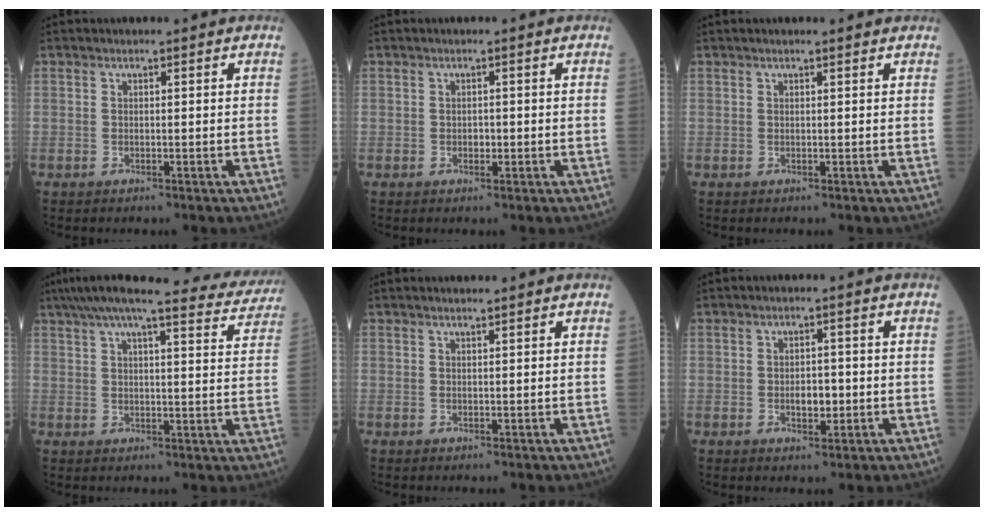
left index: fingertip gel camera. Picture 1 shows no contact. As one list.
[{"total": 0.9, "force": [-0.2, 0.6, 0.6], "torque": [-0.012, 0.000, -0.003]}, {"total": 1.7, "force": [1.5, 0.1, 0.9], "torque": [-0.013, 0.012, 0.018]}, {"total": 21.5, "force": [19.6, 2.0, 8.5], "torque": [-0.129, -0.015, 0.240]}, {"total": 1.2, "force": [1.1, -0.1, 0.5], "torque": [-0.009, 0.008, 0.021]}, {"total": 2.9, "force": [-0.5, 1.6, 2.3], "torque": [-0.037, 0.001, -0.004]}]